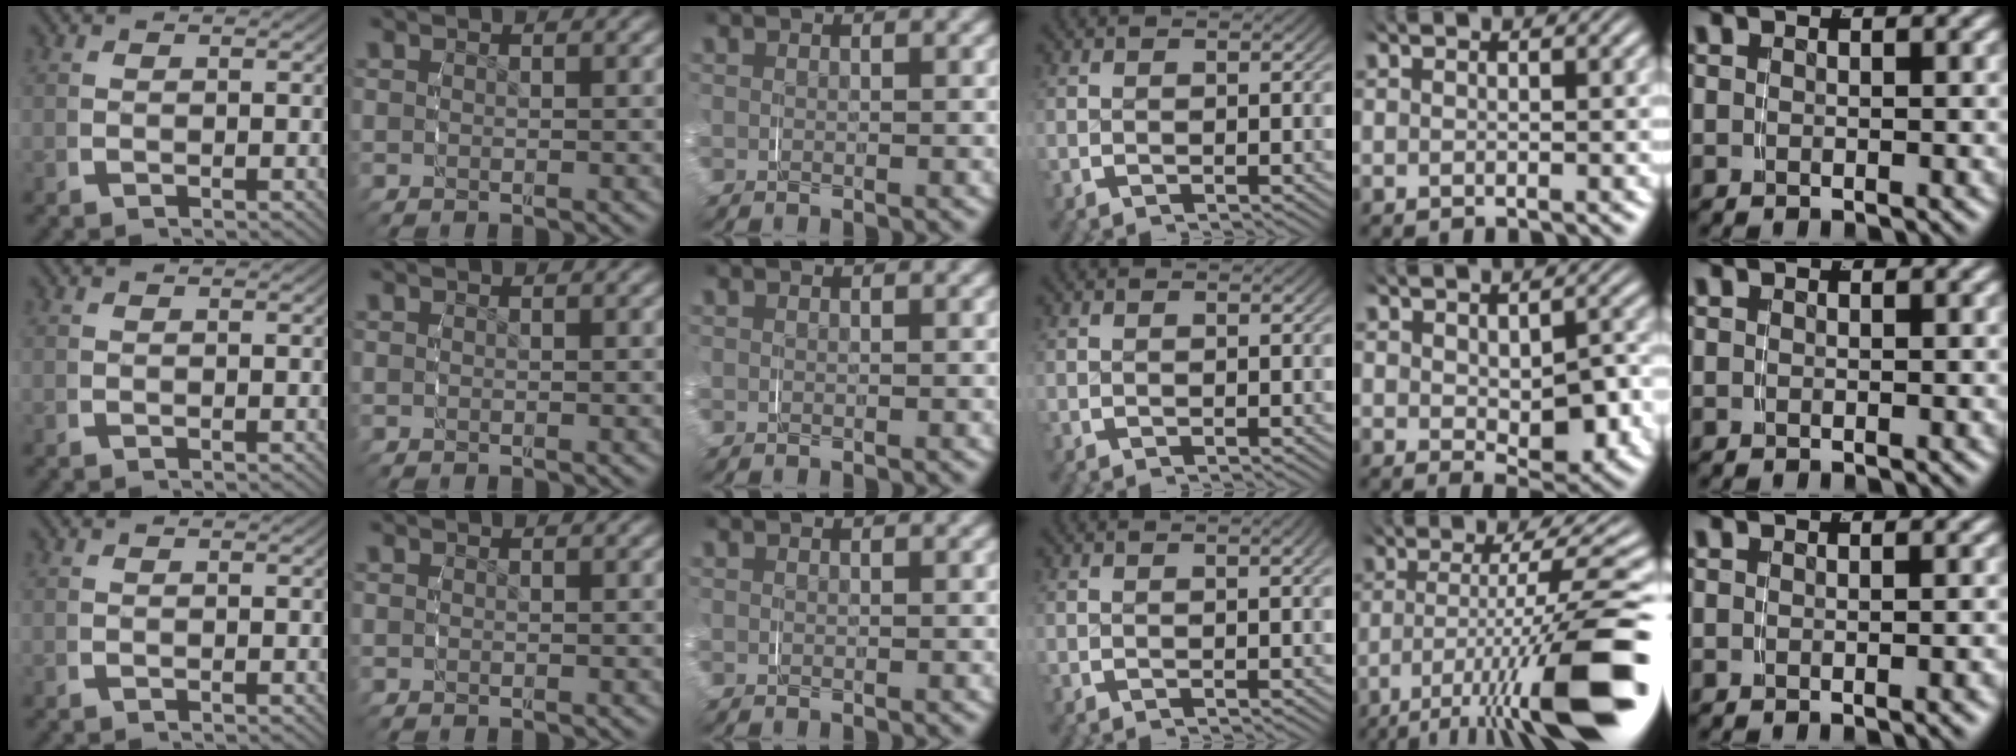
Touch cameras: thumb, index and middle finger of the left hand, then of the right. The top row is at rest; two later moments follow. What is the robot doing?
{"motion": "grasp_and_lifting", "object": "pencil case"}